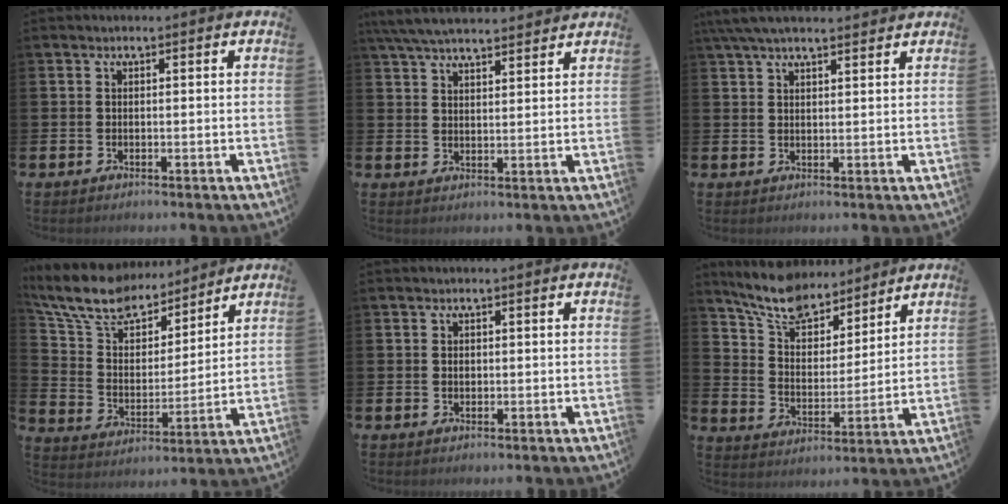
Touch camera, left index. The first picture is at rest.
{"total": 5.9, "force": [5.6, 0.9, 1.7], "torque": [-0.050, -0.021, 0.103]}
{"total": 4.9, "force": [4.3, 1.0, 2.1], "torque": [-0.045, -0.011, 0.079]}
{"total": 10.9, "force": [9.7, 3.9, 2.9], "torque": [-0.108, -0.061, 0.174]}
{"total": 0.7, "force": [0.1, 0.6, 0.4], "torque": [0.007, -0.002, -0.002]}
{"total": 8.8, "force": [8.2, 2.8, 1.8], "torque": [-0.064, -0.053, 0.149]}